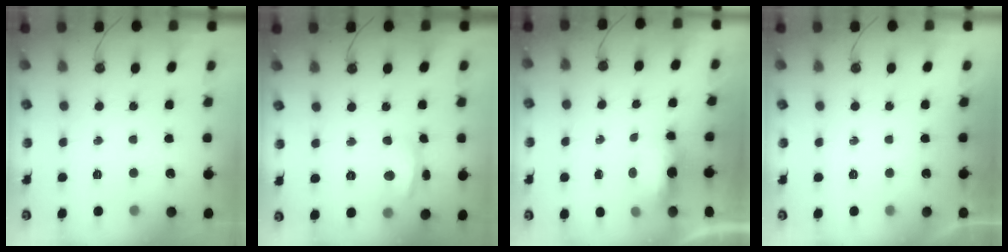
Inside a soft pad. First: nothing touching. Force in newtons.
{"total": 13.9, "press": 7.3, "slide": 11.9}
{"total": 7.0, "press": 6.3, "slide": 3.1}
{"total": 0.0}